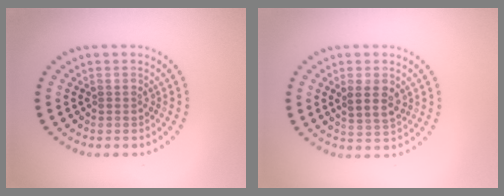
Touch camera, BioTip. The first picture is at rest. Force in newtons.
{"total": 2.6, "press": 2.4, "slide": 0.9}